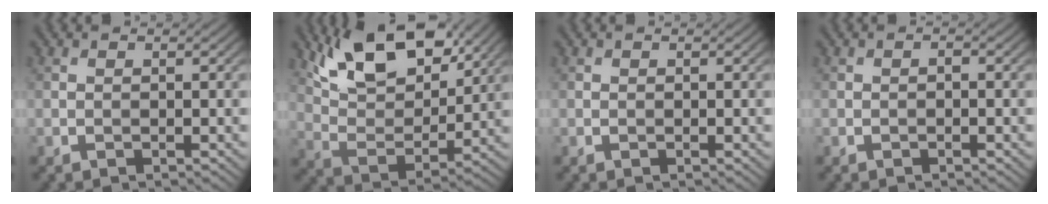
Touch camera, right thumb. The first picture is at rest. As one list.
[{"total": 12.7, "force": [8.7, 5.1, 7.8], "torque": [-0.156, 0.000, 0.151]}, {"total": 0.0}, {"total": 0.6, "force": [-0.3, 0.3, 0.4], "torque": [-0.005, 0.002, -0.006]}]